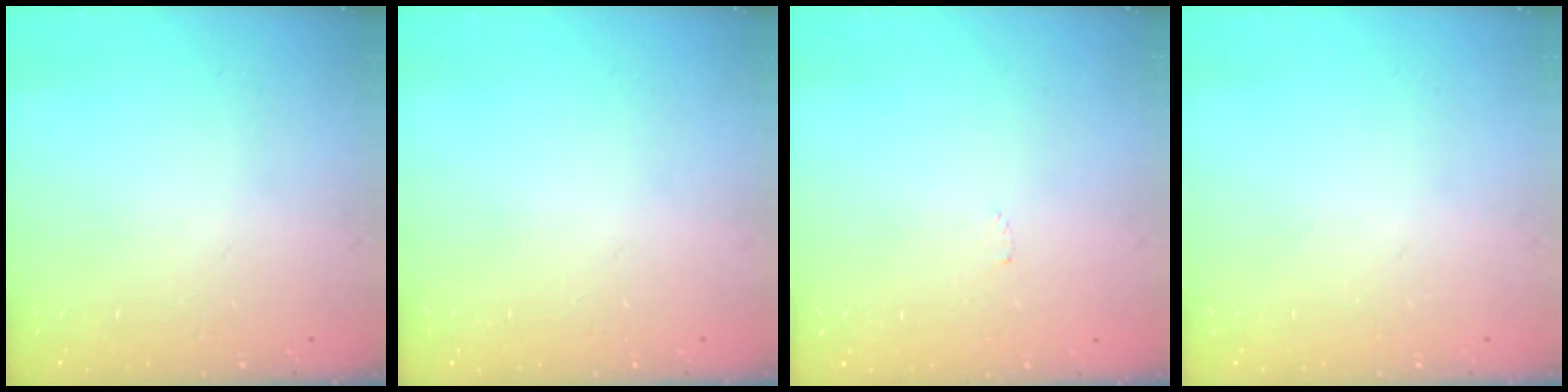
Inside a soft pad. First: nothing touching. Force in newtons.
{"total": 0.0}
{"total": 2.3, "press": 2.3, "slide": 0.2}
{"total": 0.0}